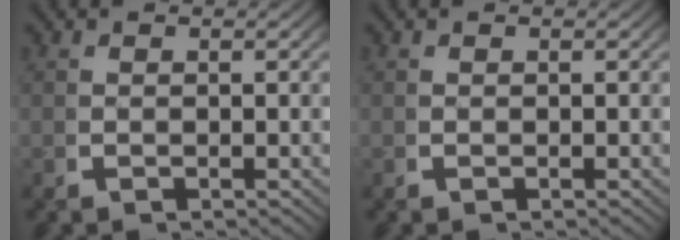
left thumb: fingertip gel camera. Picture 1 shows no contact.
{"total": 0.0}